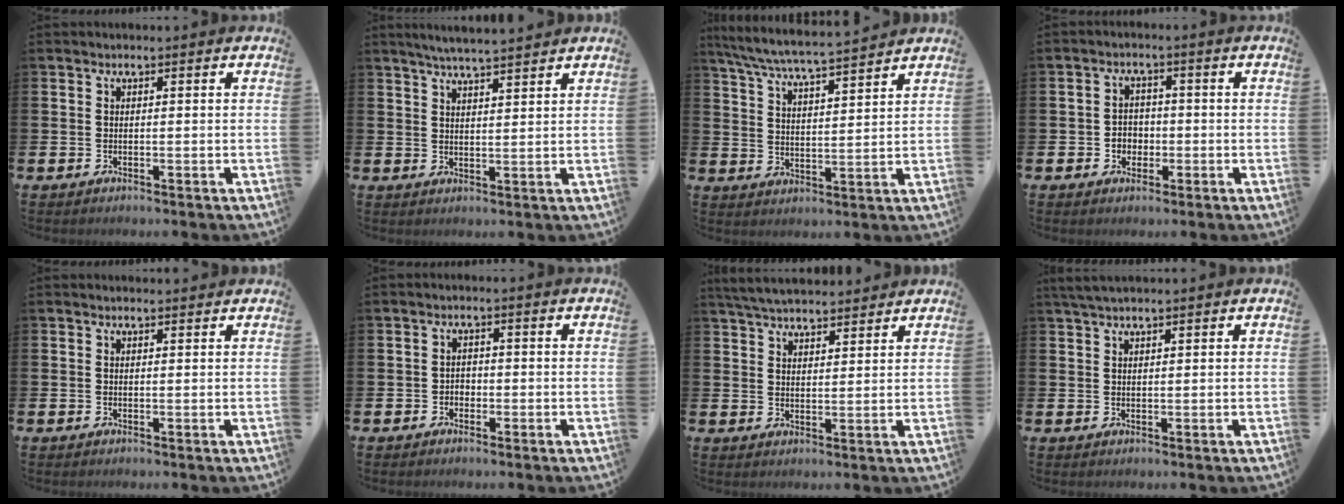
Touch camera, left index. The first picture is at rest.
{"total": 4.6, "force": [4.5, -0.2, 1.2], "torque": [-0.031, -0.017, 0.080]}
{"total": 6.6, "force": [6.4, 0.1, 1.9], "torque": [-0.064, -0.042, 0.111]}
{"total": 2.7, "force": [-0.6, 2.4, 0.8], "torque": [-0.015, 0.002, -0.019]}
{"total": 0.7, "force": [0.7, 0.1, 0.2], "torque": [0.007, -0.003, 0.010]}
{"total": 1.4, "force": [-0.7, 1.1, 0.3], "torque": [-0.008, 0.002, -0.016]}
{"total": 5.0, "force": [4.9, 0.9, 0.7], "torque": [-0.033, -0.017, 0.090]}
{"total": 2.4, "force": [2.0, 0.5, 1.2], "torque": [-0.022, 0.002, 0.037]}